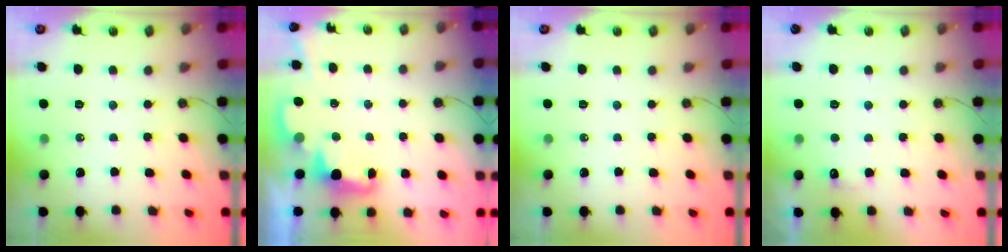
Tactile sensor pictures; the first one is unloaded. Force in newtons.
{"total": 2.4, "press": 2.4, "slide": 0.6}
{"total": 0.0}
{"total": 7.1, "press": 7.0, "slide": 1.3}